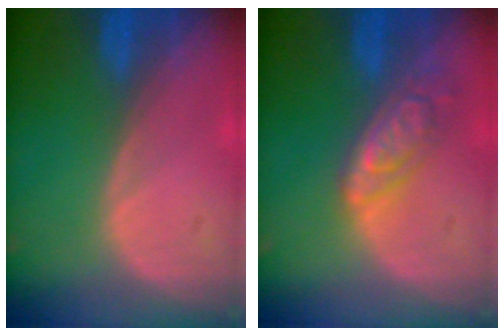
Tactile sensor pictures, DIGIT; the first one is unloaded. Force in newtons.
{"total": 6.4, "press": 5.7, "slide": 3.0}